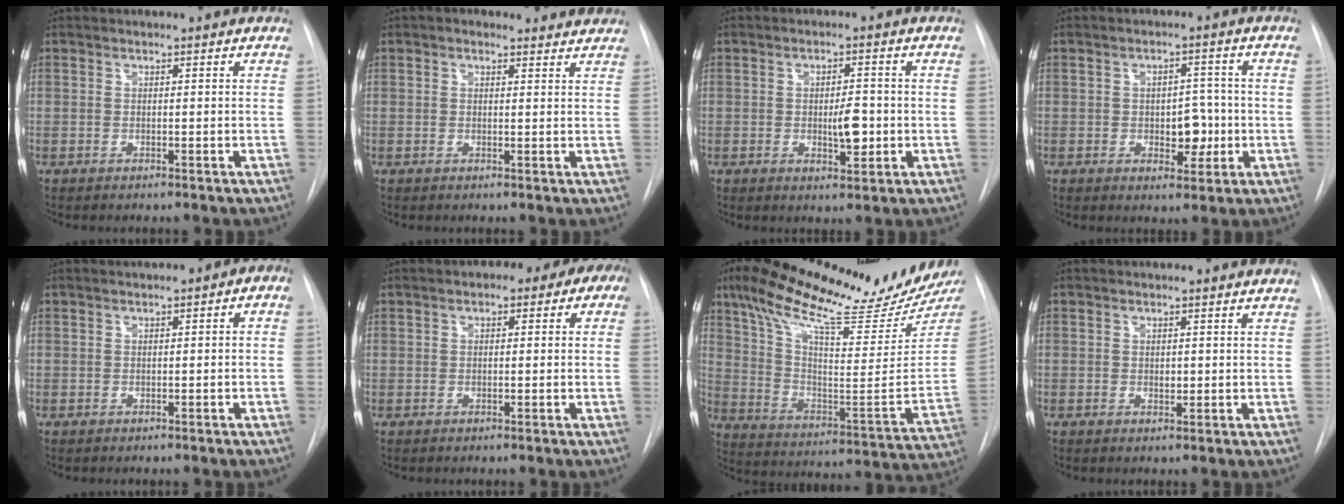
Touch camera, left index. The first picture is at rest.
{"total": 4.1, "force": [3.6, 1.7, 1.1], "torque": [-0.008, 0.011, 0.030]}
{"total": 4.4, "force": [-0.7, 1.6, 4.1], "torque": [-0.062, -0.002, -0.005]}
{"total": 5.1, "force": [-0.9, 3.0, 4.0], "torque": [-0.047, 0.007, -0.006]}
{"total": 2.5, "force": [0.0, 1.1, 2.2], "torque": [-0.024, 0.017, -0.002]}
{"total": 7.8, "force": [3.2, 3.6, 6.1], "torque": [-0.068, 0.040, 0.035]}
{"total": 26.9, "force": [21.9, 3.2, 15.4], "torque": [-0.255, -0.037, 0.323]}
{"total": 0.8, "force": [0.1, 0.6, 0.6], "torque": [-0.009, -0.002, 0.003]}